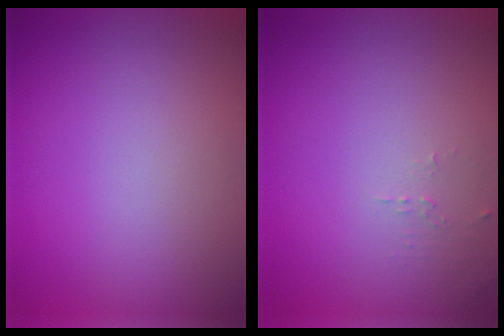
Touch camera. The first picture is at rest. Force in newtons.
{"total": 0.9, "press": 0.9, "slide": 0.3}